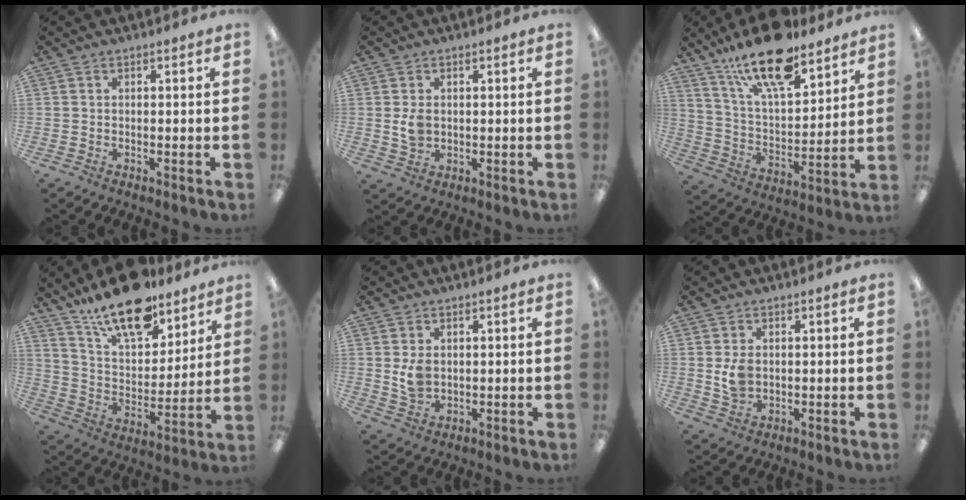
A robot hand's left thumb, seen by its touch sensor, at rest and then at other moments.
{"total": 4.0, "force": [0.4, 2.9, 2.7], "torque": [-0.052, 0.000, 0.006]}
{"total": 19.3, "force": [14.2, 6.6, 11.4], "torque": [-0.201, -0.076, 0.245]}
{"total": 18.4, "force": [14.3, 7.0, 9.3], "torque": [-0.164, -0.084, 0.250]}
{"total": 5.0, "force": [1.2, 3.6, 3.2], "torque": [-0.055, -0.005, 0.020]}
{"total": 5.2, "force": [0.7, 3.9, 3.5], "torque": [-0.065, -0.006, 0.009]}